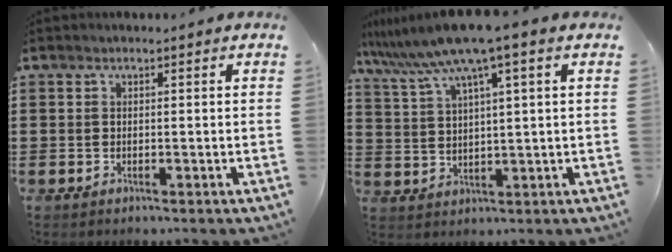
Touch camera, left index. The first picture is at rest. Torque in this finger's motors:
{"motor_torque": [0.53, 0.48, 1.01, 0.21]}